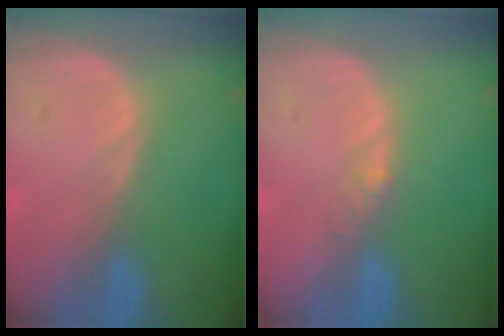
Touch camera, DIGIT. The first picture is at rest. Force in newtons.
{"total": 1.6, "press": 1.3, "slide": 0.9}